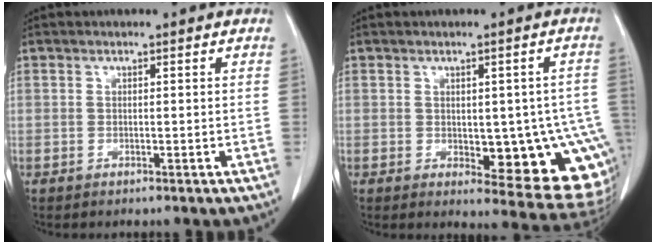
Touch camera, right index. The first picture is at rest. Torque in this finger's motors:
{"motor_torque": [1.12, -0.72, 0.48, 0.06]}